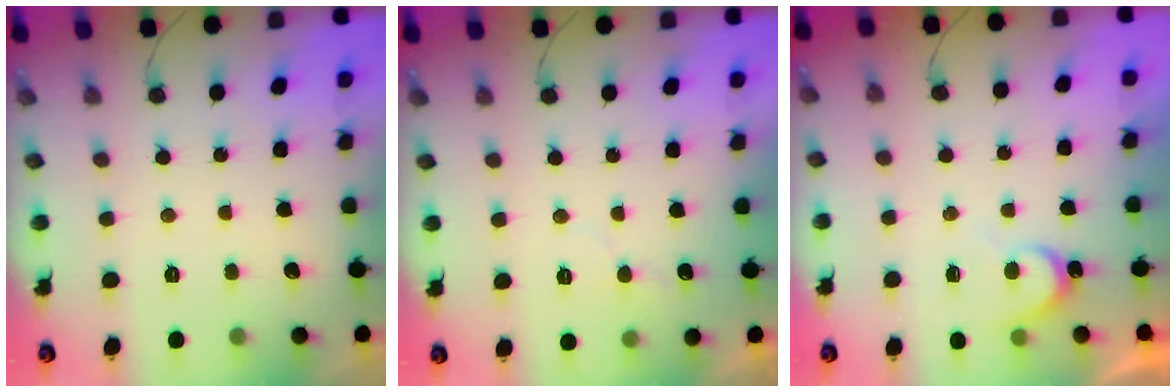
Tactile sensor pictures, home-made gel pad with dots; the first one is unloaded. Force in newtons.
{"total": 4.7, "press": 4.7, "slide": 0.4}
{"total": 5.3, "press": 5.3, "slide": 0.5}